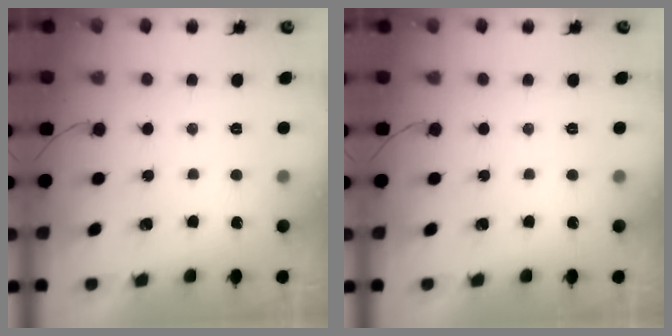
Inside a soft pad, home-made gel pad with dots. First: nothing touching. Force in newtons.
{"total": 0.0}